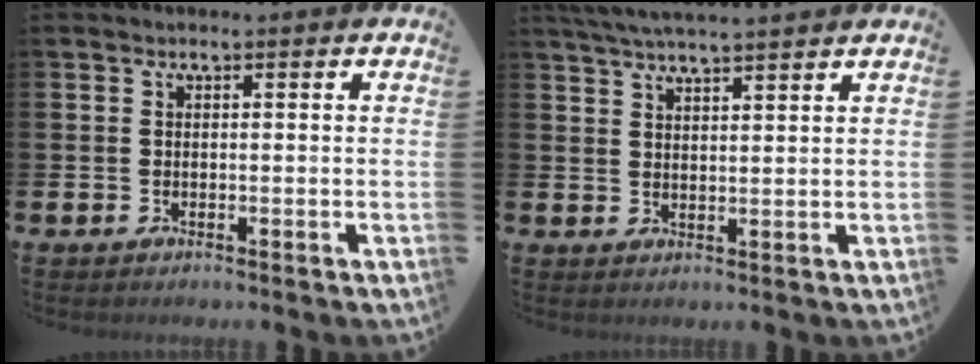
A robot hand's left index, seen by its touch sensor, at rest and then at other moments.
{"total": 4.3, "force": [4.1, -0.2, 1.2], "torque": [-0.038, -0.010, 0.076]}